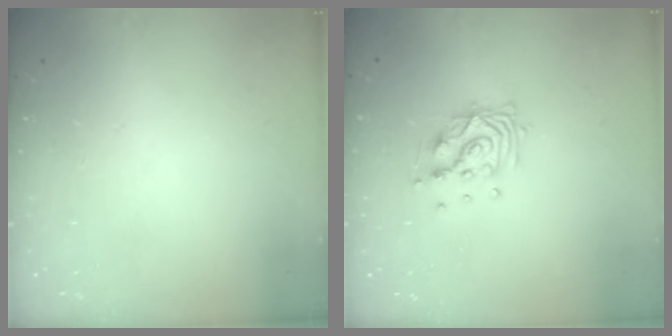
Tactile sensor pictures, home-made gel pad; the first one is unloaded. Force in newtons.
{"total": 10.6, "press": 10.5, "slide": 0.8}